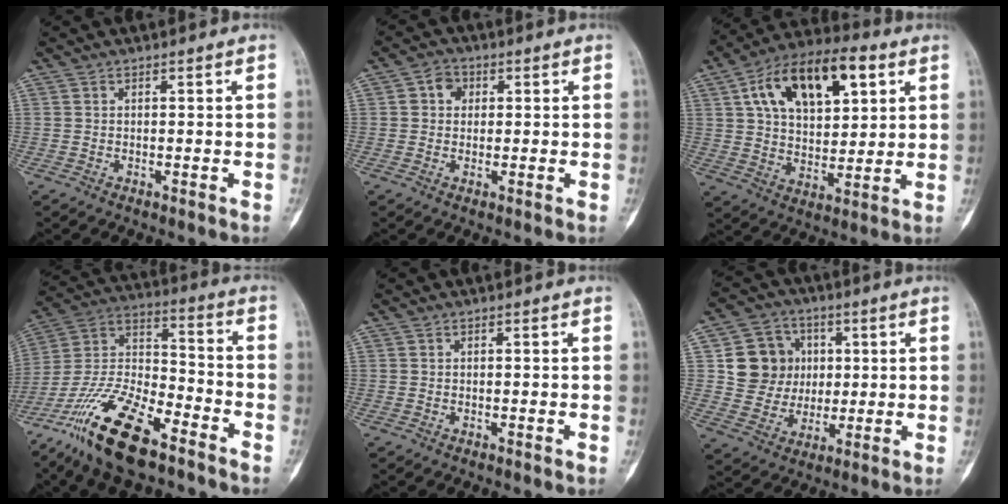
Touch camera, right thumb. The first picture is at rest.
{"total": 3.8, "force": [0.7, 3.3, 1.7], "torque": [-0.004, 0.005, 0.005]}
{"total": 19.5, "force": [7.3, 10.6, 14.6], "torque": [-0.205, 0.001, 0.118]}
{"total": 20.9, "force": [-13.9, 7.5, 13.7], "torque": [-0.277, 0.064, -0.257]}
{"total": 0.0}
{"total": 12.2, "force": [2.2, 11.2, 4.3], "torque": [-0.024, 0.003, 0.045]}